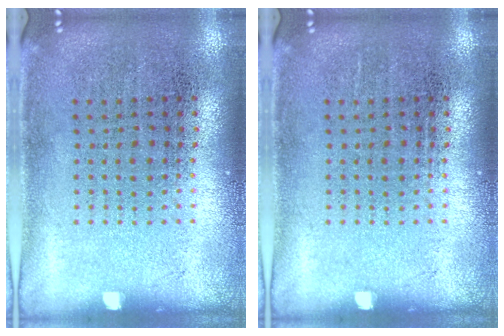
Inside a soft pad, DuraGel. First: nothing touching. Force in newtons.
{"total": 0.0}